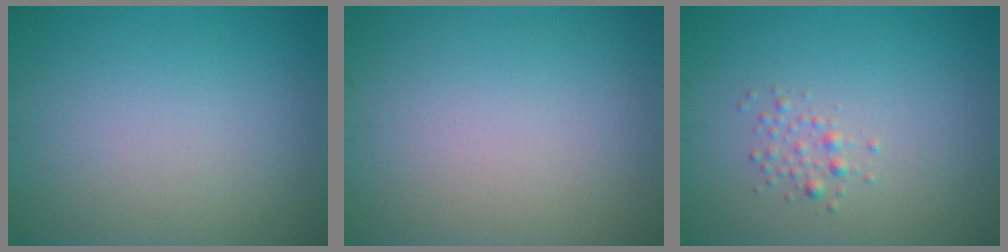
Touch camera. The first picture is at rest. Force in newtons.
{"total": 0.0}
{"total": 1.2, "press": 1.2, "slide": 0.1}